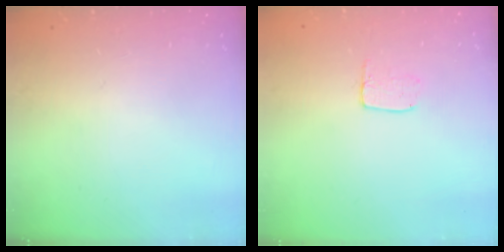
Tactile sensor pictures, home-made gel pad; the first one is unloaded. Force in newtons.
{"total": 5.2, "press": 5.2, "slide": 0.4}